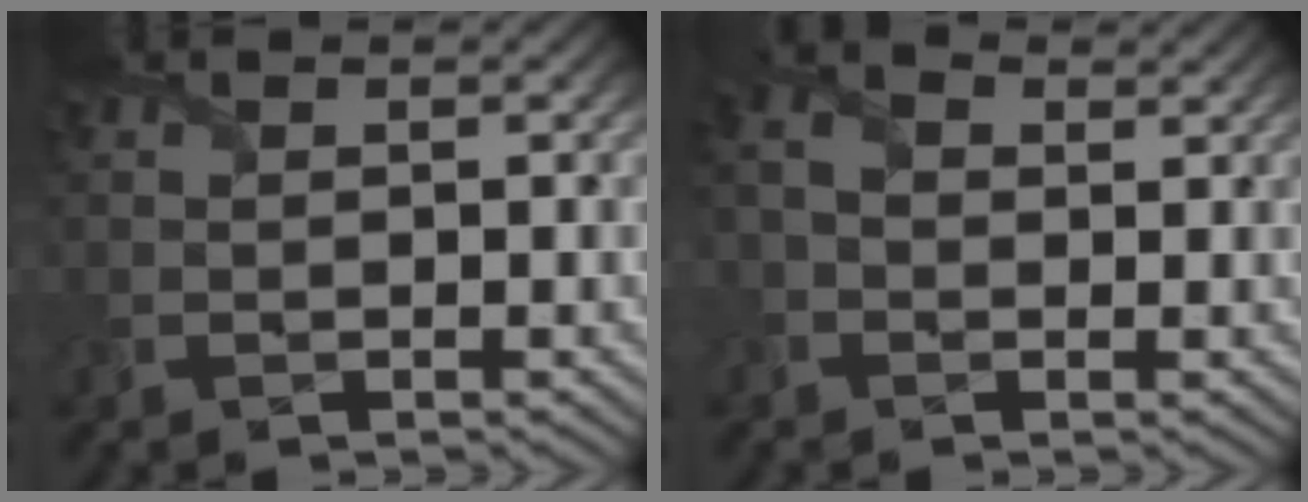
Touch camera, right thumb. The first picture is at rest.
{"total": 3.3, "force": [0.1, 2.4, 2.2], "torque": [-0.053, 0.007, -0.007]}